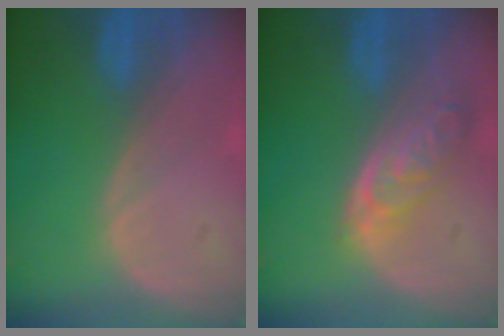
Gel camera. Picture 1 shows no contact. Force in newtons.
{"total": 6.3, "press": 5.6, "slide": 2.8}